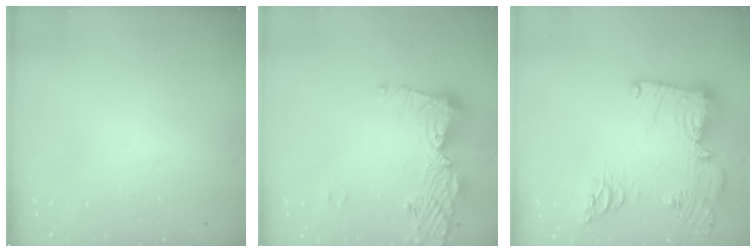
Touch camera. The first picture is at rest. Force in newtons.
{"total": 12.7, "press": 12.6, "slide": 1.2}
{"total": 22.8, "press": 22.7, "slide": 2.3}